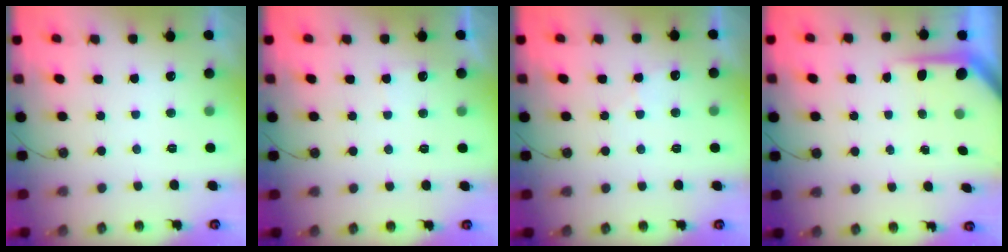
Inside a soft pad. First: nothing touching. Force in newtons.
{"total": 2.2, "press": 2.2, "slide": 0.3}
{"total": 5.2, "press": 5.1, "slide": 0.8}
{"total": 4.7, "press": 4.6, "slide": 0.7}